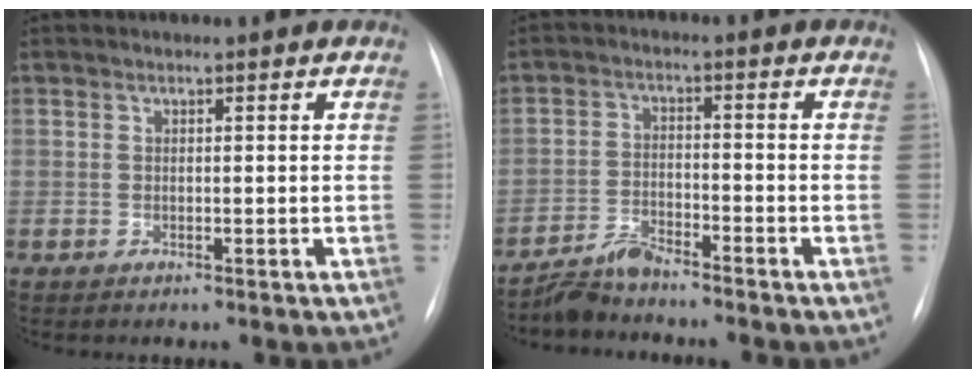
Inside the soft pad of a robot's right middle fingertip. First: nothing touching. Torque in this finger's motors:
{"motor_torque": [-0.33, -0.28, -0.06, -0.01]}